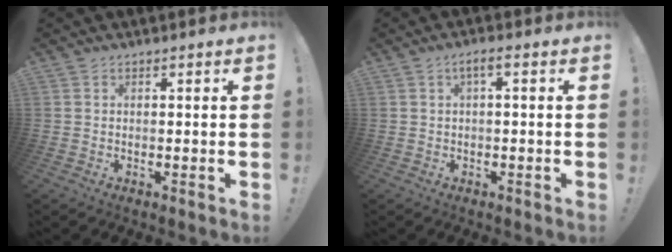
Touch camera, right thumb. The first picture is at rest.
{"total": 2.3, "force": [-0.5, 0.2, 2.3], "torque": [-0.044, 0.004, -0.010]}